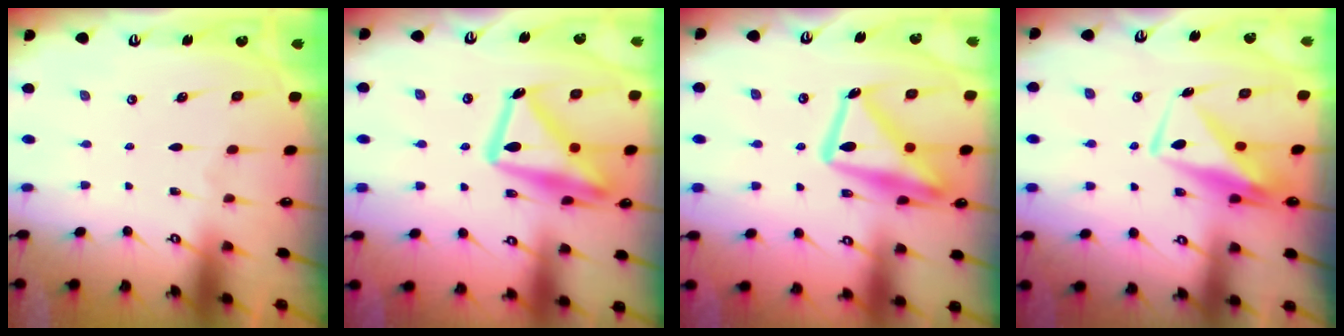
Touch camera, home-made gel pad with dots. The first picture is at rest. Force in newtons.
{"total": 19.2, "press": 19.2, "slide": 1.8}
{"total": 18.0, "press": 17.9, "slide": 1.6}
{"total": 7.5, "press": 7.5, "slide": 0.9}